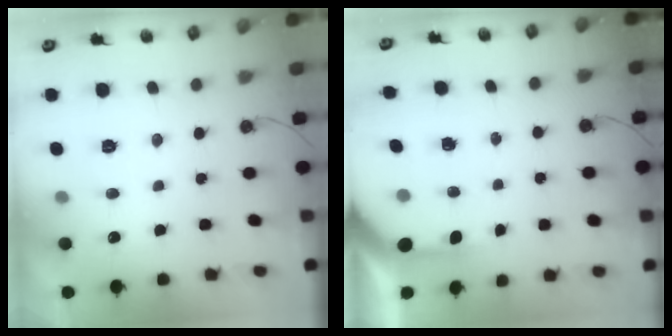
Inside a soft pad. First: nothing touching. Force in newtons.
{"total": 3.8, "press": 3.8, "slide": 0.2}